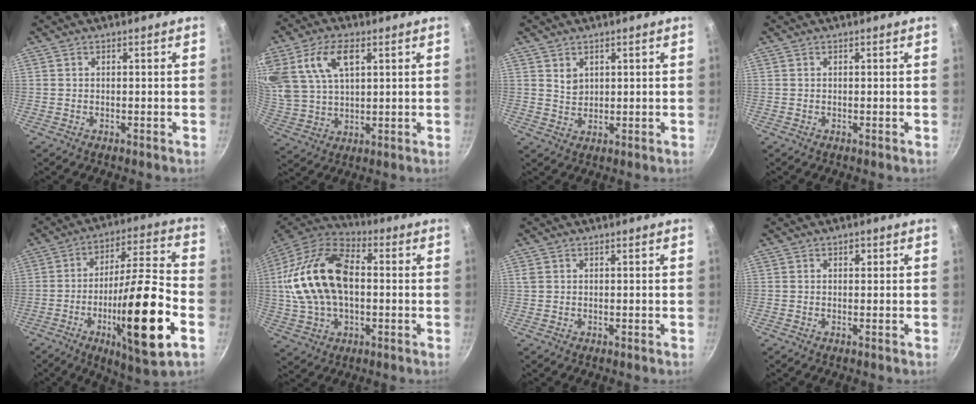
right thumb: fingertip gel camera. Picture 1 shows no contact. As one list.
[{"total": 13.5, "force": [5.4, 7.6, 9.8], "torque": [-0.188, -0.007, 0.109]}, {"total": 2.8, "force": [1.4, 2.1, 1.2], "torque": [-0.013, -0.007, 0.031]}, {"total": 0.0}, {"total": 22.8, "force": [-7.1, 4.6, 21.1], "torque": [-0.336, 0.028, -0.113]}, {"total": 21.7, "force": [1.0, 13.4, 17.0], "torque": [-0.317, 0.033, 0.010]}, {"total": 0.9, "force": [0.3, 0.8, 0.4], "torque": [-0.010, 0.004, 0.006]}, {"total": 1.1, "force": [0.3, 0.6, 0.8], "torque": [-0.013, 0.004, 0.003]}]